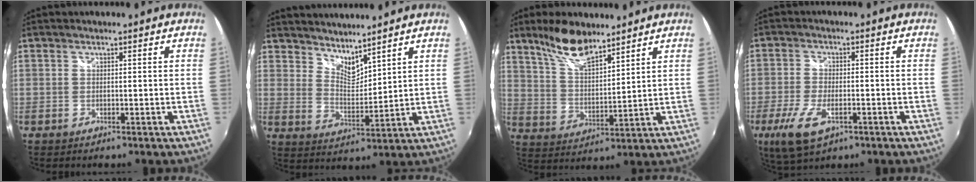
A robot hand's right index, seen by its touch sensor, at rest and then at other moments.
{"total": 6.6, "force": [6.0, 1.6, 2.4], "torque": [-0.033, -0.007, 0.109]}
{"total": 10.6, "force": [8.3, 3.3, 5.7], "torque": [-0.106, 0.005, 0.163]}
{"total": 9.6, "force": [-4.6, 4.3, 7.3], "torque": [-0.168, -0.023, -0.082]}